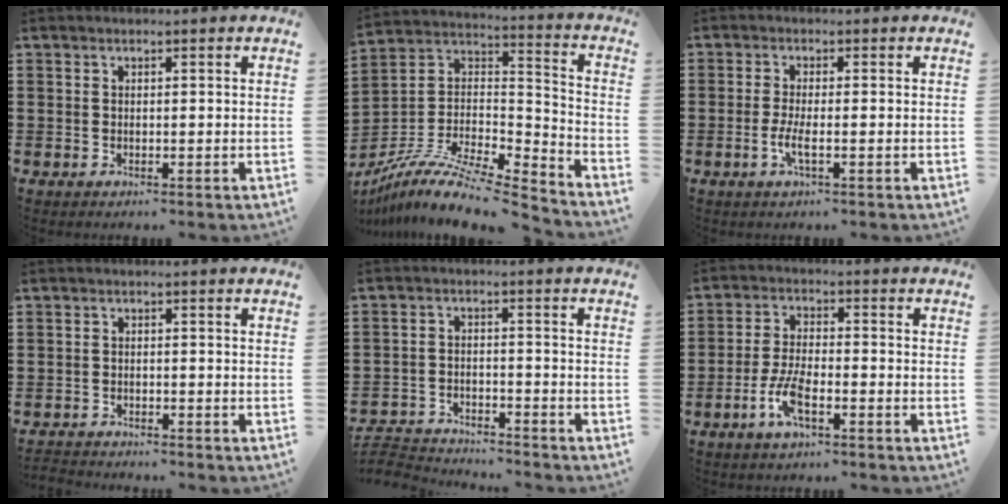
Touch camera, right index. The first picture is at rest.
{"total": 10.5, "force": [-8.2, 2.6, 5.9], "torque": [-0.116, 0.008, -0.161]}
{"total": 3.4, "force": [-1.1, 0.4, 3.2], "torque": [-0.071, -0.010, -0.024]}
{"total": 1.6, "force": [-1.6, 0.1, -0.2], "torque": [-0.002, 0.001, -0.036]}
{"total": 3.9, "force": [-3.9, 0.4, 0.1], "torque": [-0.023, -0.003, -0.088]}
{"total": 5.9, "force": [-2.9, 1.7, 4.8], "torque": [-0.120, -0.011, -0.061]}